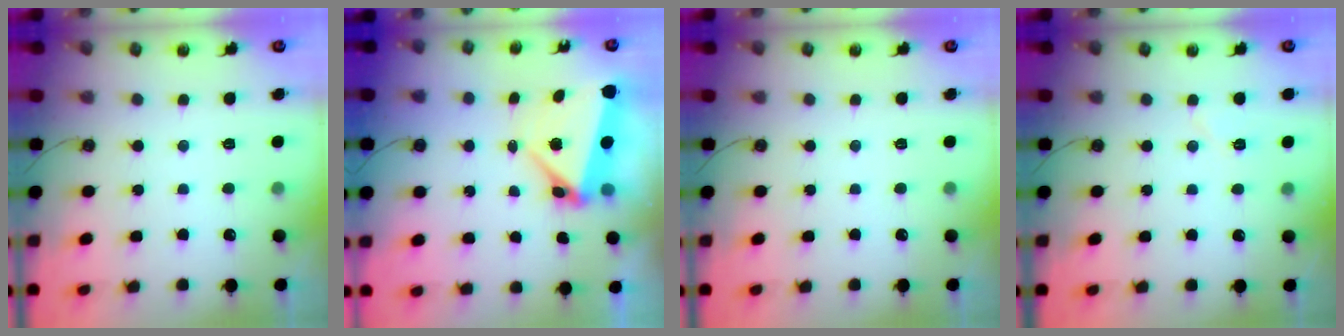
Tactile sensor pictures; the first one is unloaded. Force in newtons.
{"total": 6.3, "press": 6.2, "slide": 1.0}
{"total": 0.0}
{"total": 4.6, "press": 4.5, "slide": 0.9}